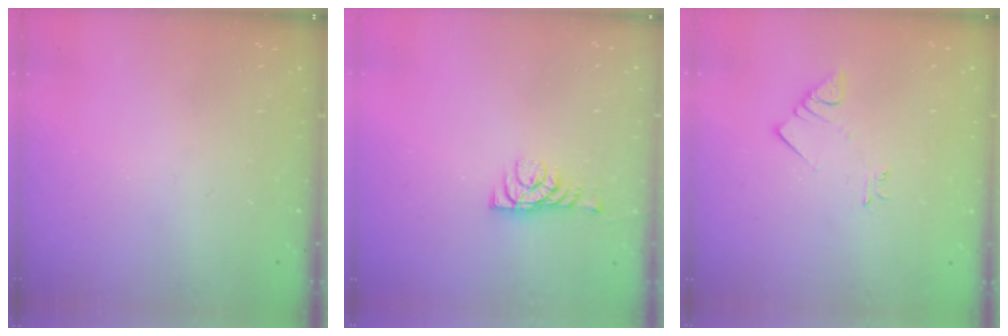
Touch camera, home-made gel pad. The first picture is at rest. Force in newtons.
{"total": 6.1, "press": 6.1, "slide": 0.4}
{"total": 3.2, "press": 3.2, "slide": 0.1}